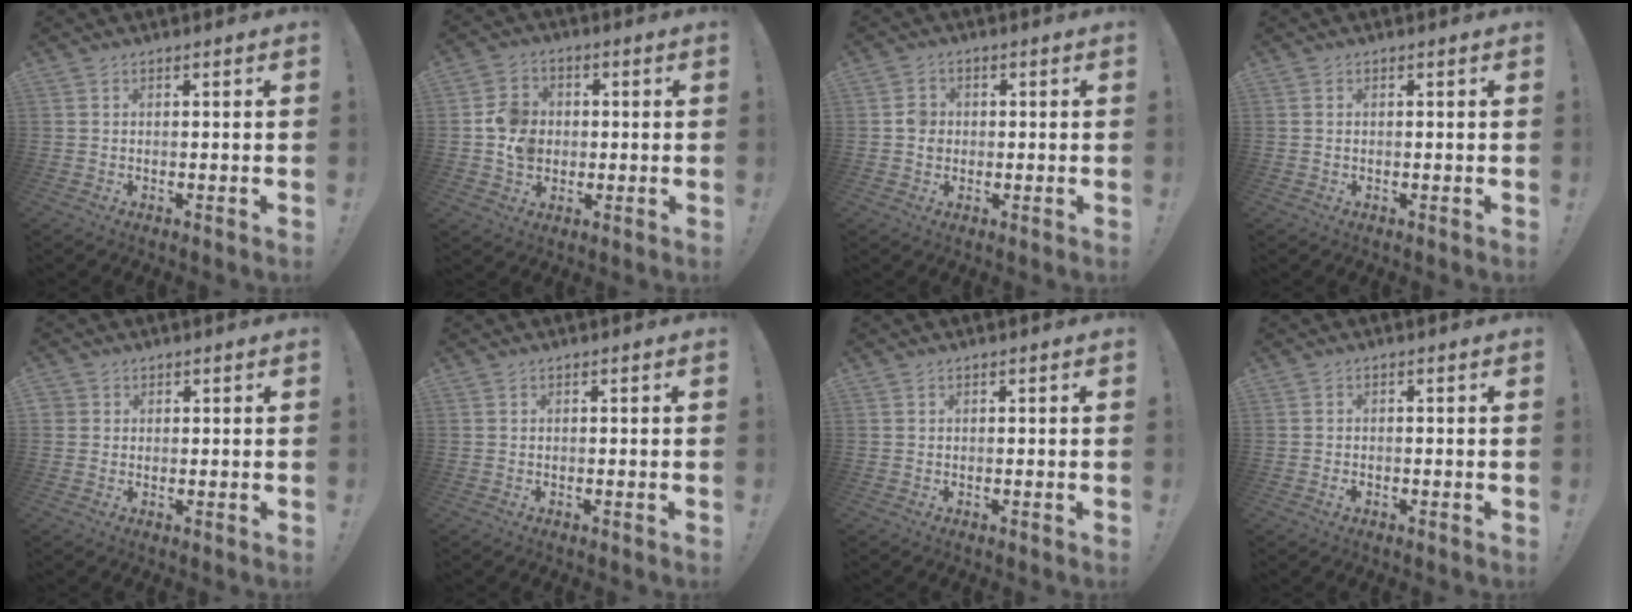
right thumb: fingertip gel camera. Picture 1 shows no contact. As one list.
[{"total": 8.9, "force": [-0.4, 8.2, 3.6], "torque": [-0.047, 0.009, 0.000]}, {"total": 3.9, "force": [-0.6, 3.5, 1.6], "torque": [-0.020, 0.007, -0.011]}, {"total": 0.0}, {"total": 2.0, "force": [1.0, 1.7, 0.4], "torque": [-0.010, -0.001, 0.020]}, {"total": 0.0}, {"total": 0.0}, {"total": 1.0, "force": [-0.8, 0.4, 0.4], "torque": [-0.005, 0.001, -0.014]}]